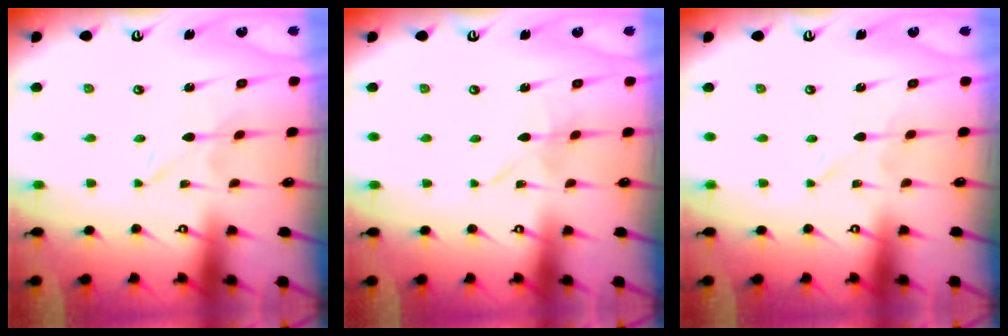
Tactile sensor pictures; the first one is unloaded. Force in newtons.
{"total": 3.4, "press": 3.3, "slide": 0.4}
{"total": 0.0}